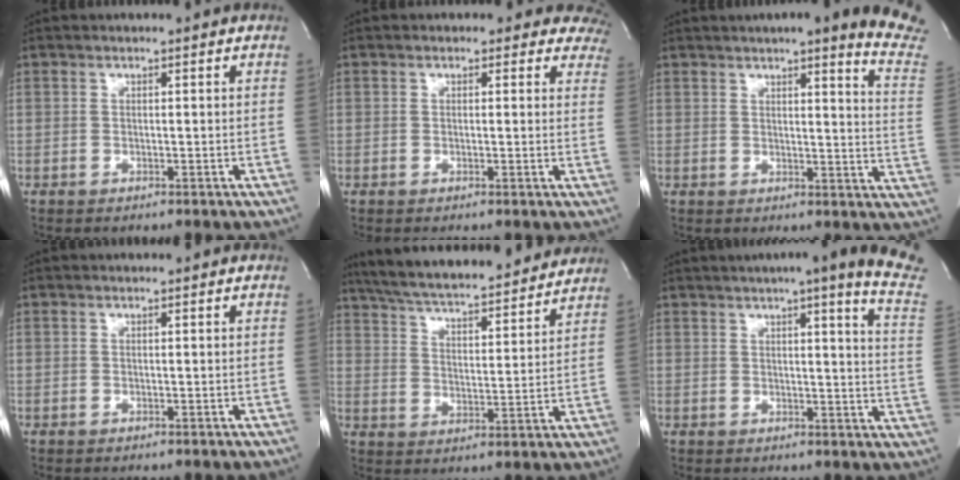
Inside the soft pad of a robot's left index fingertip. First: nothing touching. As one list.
[{"total": 6.6, "force": [5.7, 3.4, 0.3], "torque": [0.044, -0.011, 0.021]}, {"total": 17.0, "force": [14.6, 0.3, 8.7], "torque": [-0.104, -0.058, 0.151]}, {"total": 0.0}, {"total": 21.2, "force": [19.4, 3.1, 8.2], "torque": [-0.142, 0.014, 0.279]}, {"total": 16.8, "force": [12.8, -0.1, 10.9], "torque": [-0.145, -0.039, 0.131]}]